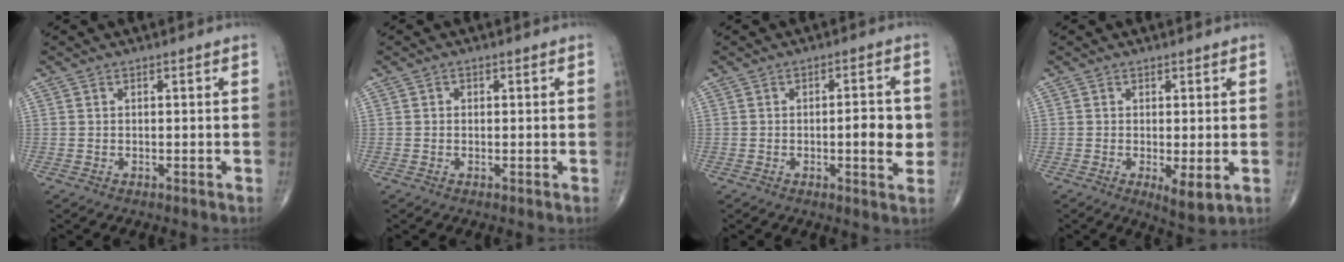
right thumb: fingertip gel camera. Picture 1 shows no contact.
{"total": 0.6, "force": [0.1, 0.5, 0.2], "torque": [0.002, 0.001, -0.001]}
{"total": 6.5, "force": [-0.5, 2.0, 6.2], "torque": [-0.078, -0.002, -0.011]}
{"total": 4.4, "force": [-0.8, 1.4, 4.1], "torque": [-0.063, -0.015, -0.011]}